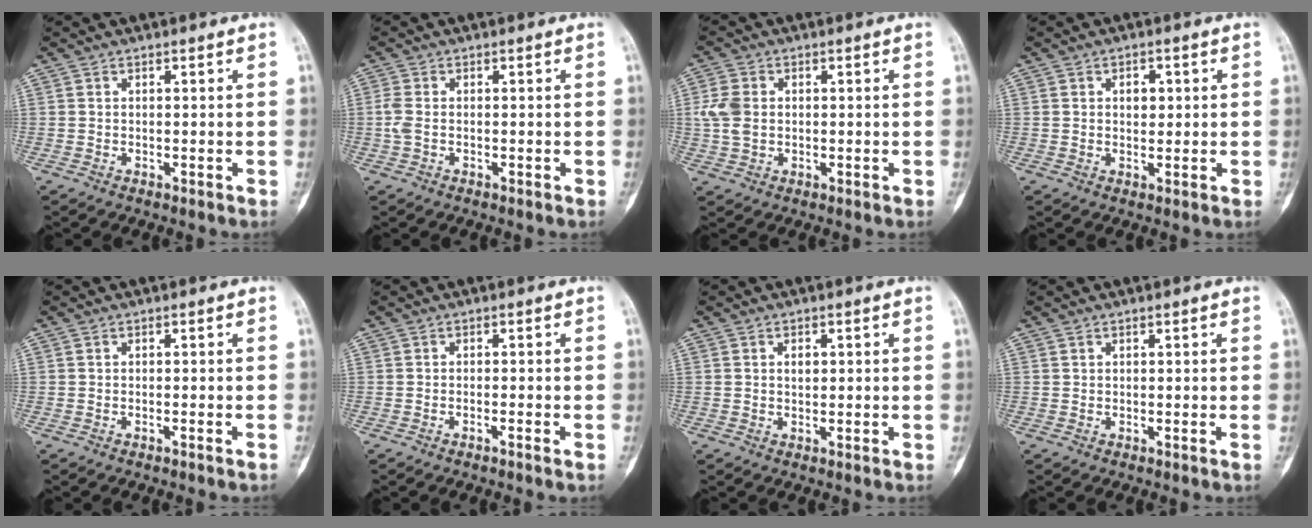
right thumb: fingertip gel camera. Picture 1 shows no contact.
{"total": 2.4, "force": [-0.2, 1.4, 2.0], "torque": [-0.062, 0.002, -0.006]}
{"total": 5.6, "force": [0.5, 4.2, 3.7], "torque": [-0.081, 0.003, 0.011]}
{"total": 2.8, "force": [0.7, 1.9, 1.9], "torque": [-0.010, -0.001, 0.009]}
{"total": 0.7, "force": [-0.5, -0.1, 0.5], "torque": [-0.014, 0.009, -0.004]}
{"total": 1.1, "force": [-0.7, -0.2, 0.8], "torque": [-0.021, 0.003, -0.011]}
{"total": 1.5, "force": [0.4, 1.0, 1.0], "torque": [-0.008, -0.001, 0.007]}
{"total": 0.0}